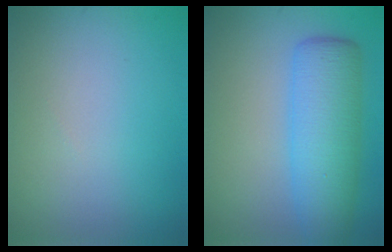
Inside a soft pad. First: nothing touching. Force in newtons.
{"total": 6.3, "press": 6.3, "slide": 0.2}